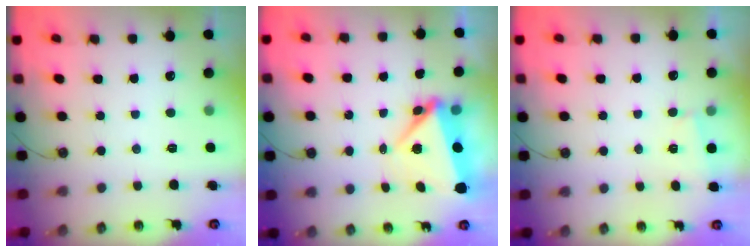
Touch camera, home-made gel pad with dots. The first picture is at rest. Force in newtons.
{"total": 5.7, "press": 5.5, "slide": 1.7}
{"total": 1.1, "press": 1.0, "slide": 0.3}